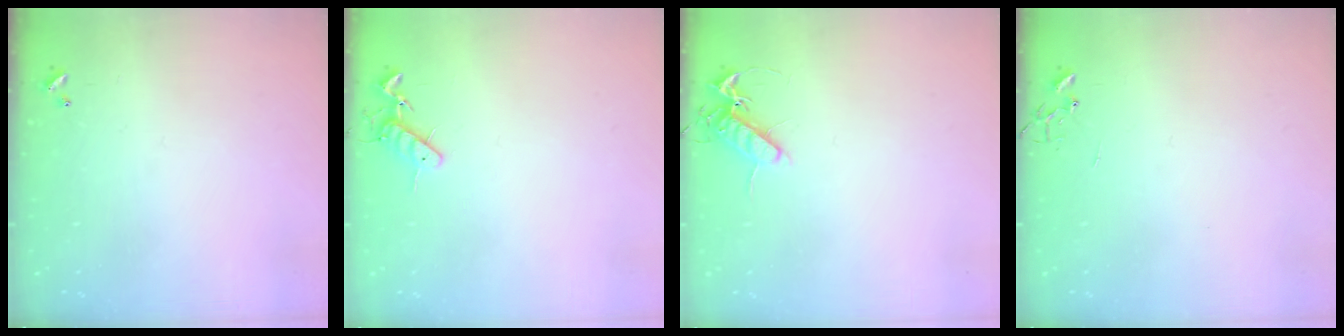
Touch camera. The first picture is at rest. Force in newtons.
{"total": 8.0, "press": 7.9, "slide": 1.4}
{"total": 9.3, "press": 9.2, "slide": 1.3}
{"total": 0.0}